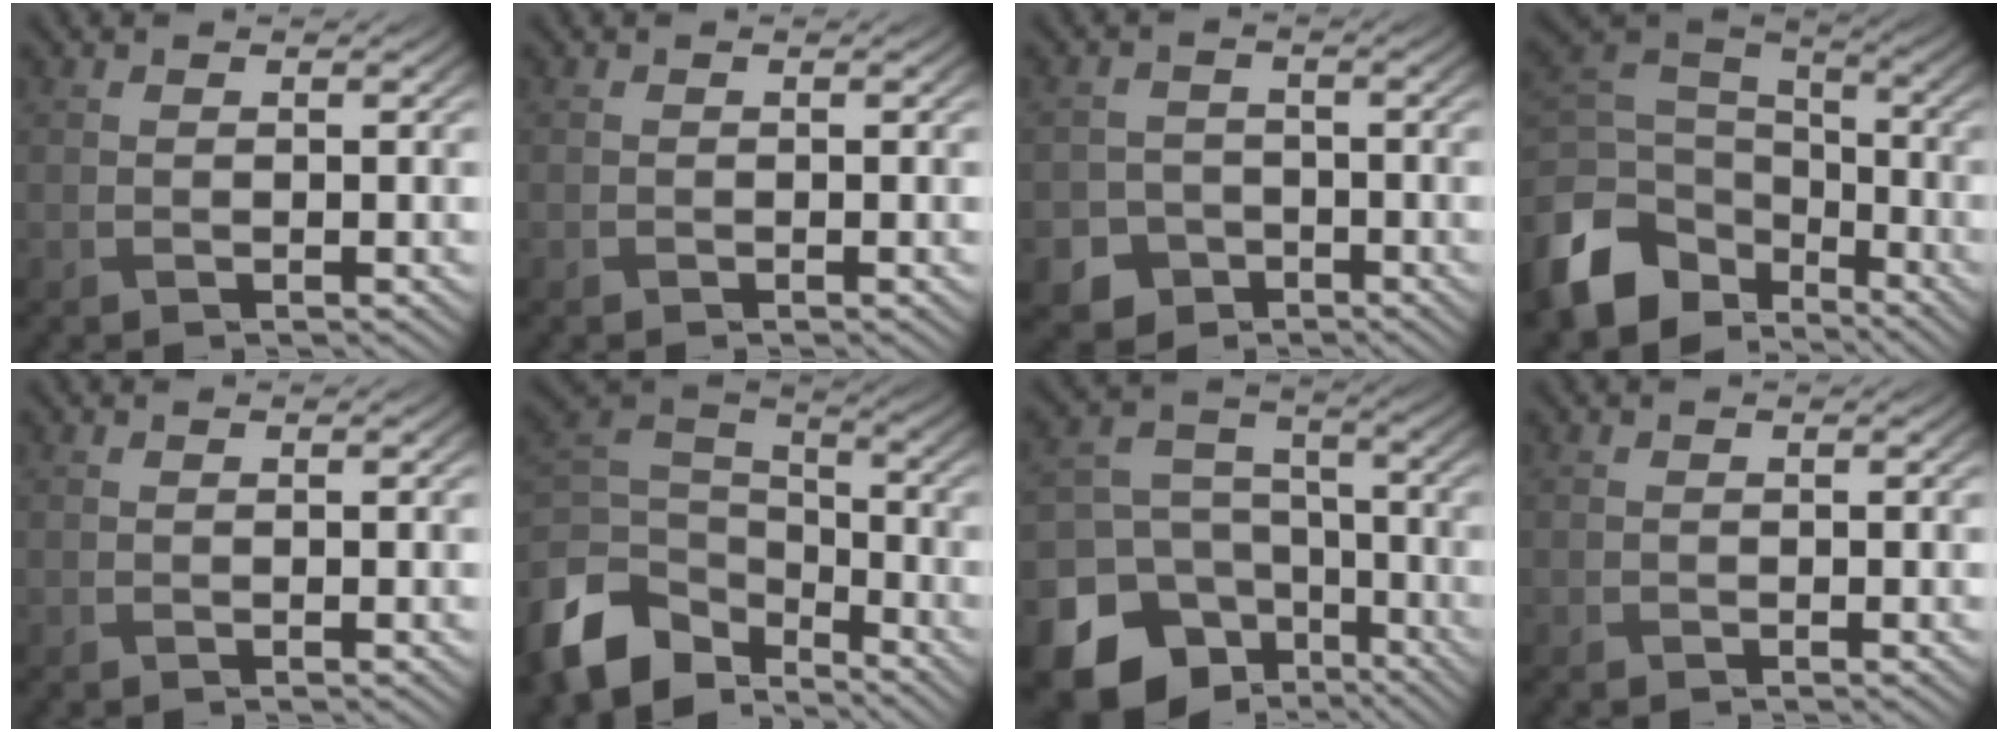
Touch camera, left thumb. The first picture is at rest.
{"total": 0.0}
{"total": 4.8, "force": [-2.8, 3.7, 1.1], "torque": [-0.013, -0.003, -0.055]}
{"total": 13.6, "force": [-7.1, 9.5, 6.7], "torque": [-0.197, -0.032, -0.124]}
{"total": 0.0}
{"total": 12.4, "force": [-6.9, 8.1, 6.4], "torque": [-0.183, -0.016, -0.130]}
{"total": 15.8, "force": [-8.3, 12.2, 5.6], "torque": [-0.172, -0.058, -0.130]}
{"total": 0.0}